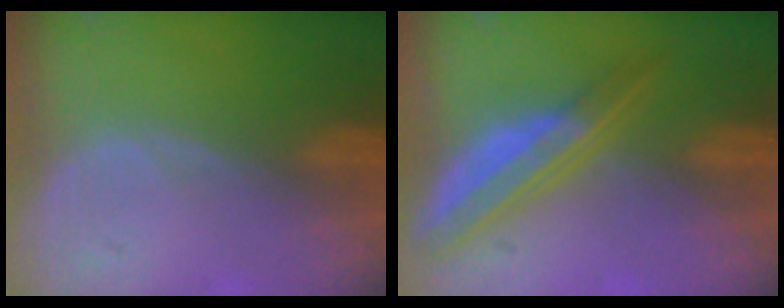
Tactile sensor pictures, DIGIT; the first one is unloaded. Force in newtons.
{"total": 6.7, "press": 5.7, "slide": 3.6}